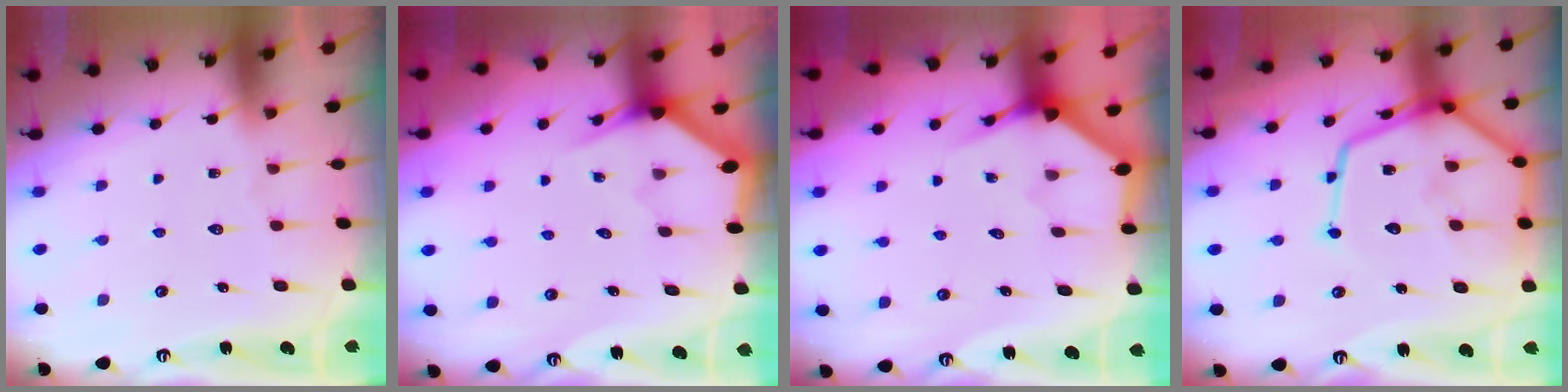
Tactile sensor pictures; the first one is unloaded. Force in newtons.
{"total": 3.0, "press": 3.0, "slide": 0.2}
{"total": 3.6, "press": 3.6, "slide": 0.1}
{"total": 17.8, "press": 17.7, "slide": 1.7}